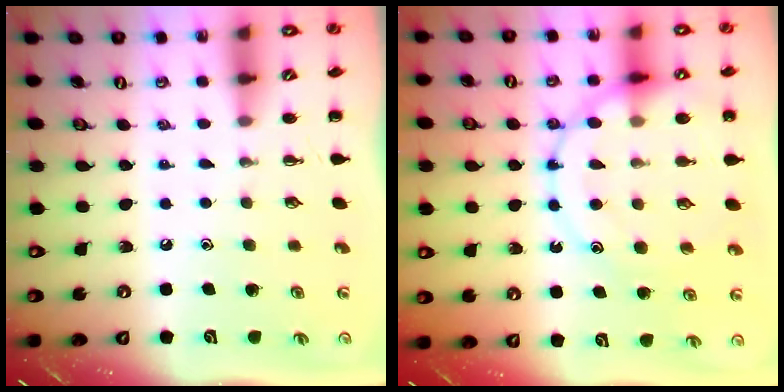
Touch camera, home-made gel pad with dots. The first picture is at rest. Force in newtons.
{"total": 18.1, "press": 17.9, "slide": 2.5}